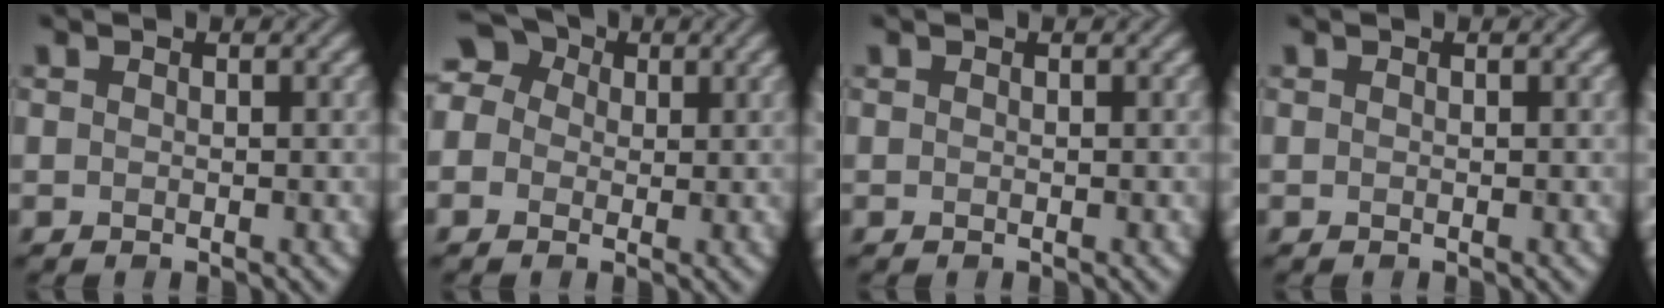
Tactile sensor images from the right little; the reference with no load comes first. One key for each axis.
{"total": 6.2, "fx": 1.3, "fy": 5.2, "fz": 3.1, "tx": -0.053, "ty": 0.036, "tz": -0.014}
{"total": 0.0}
{"total": 0.0}